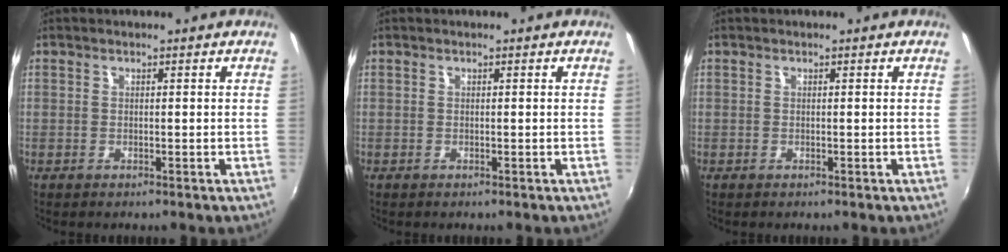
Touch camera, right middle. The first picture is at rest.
{"total": 0.0}
{"total": 0.0}